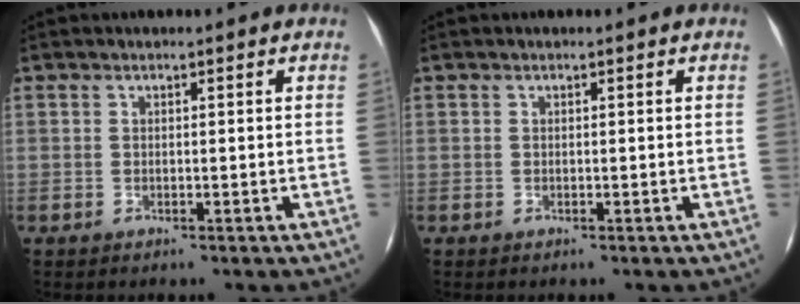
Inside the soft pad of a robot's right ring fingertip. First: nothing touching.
{"total": 0.0}